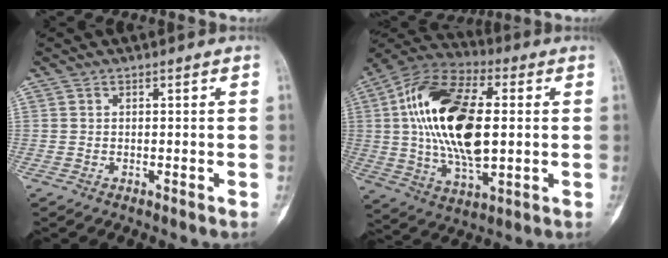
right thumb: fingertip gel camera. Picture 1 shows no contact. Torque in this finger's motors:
{"motor_torque": [0.30, 3.81, 2.52, 0.25, 0.69]}